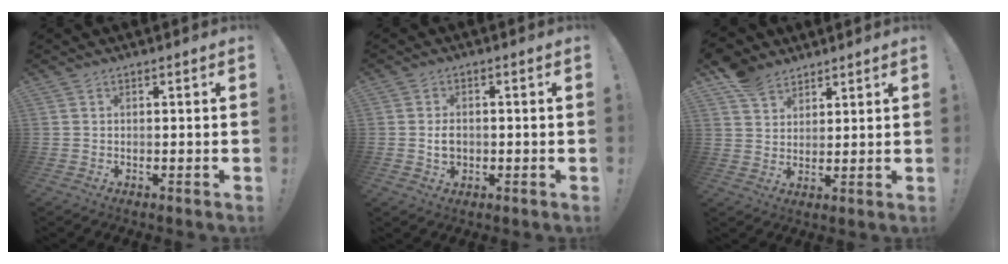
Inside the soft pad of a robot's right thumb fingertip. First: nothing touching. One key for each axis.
{"total": 3.8, "fx": -0.5, "fy": 2.8, "fz": 2.6, "tx": -0.025, "ty": 0.001, "tz": -0.011}
{"total": 8.1, "fx": 6.3, "fy": 4.7, "fz": 2.0, "tx": -0.034, "ty": -0.034, "tz": 0.124}